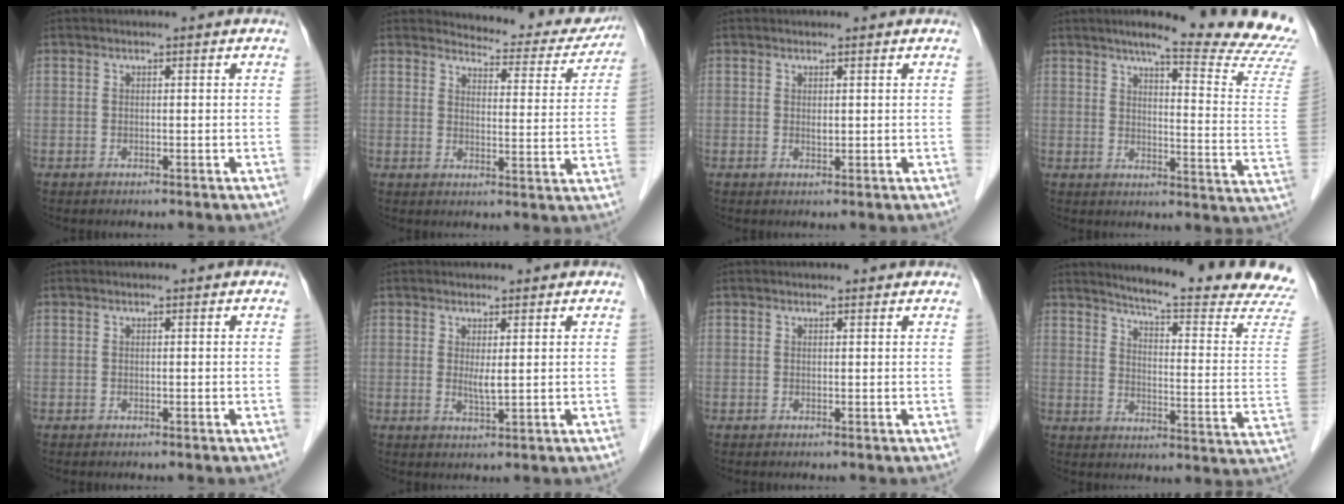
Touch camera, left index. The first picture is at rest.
{"total": 12.0, "force": [11.6, 2.6, 1.1], "torque": [0.006, -0.032, 0.123]}
{"total": 0.7, "force": [0.3, 0.4, 0.5], "torque": [-0.009, -0.004, 0.005]}
{"total": 19.4, "force": [17.4, -0.9, 8.6], "torque": [-0.117, -0.099, 0.199]}
{"total": 0.0}
{"total": 2.0, "force": [0.6, 0.3, 1.9], "torque": [-0.039, -0.007, 0.015]}
{"total": 2.6, "force": [2.4, 0.6, 0.5], "torque": [-0.011, 0.013, 0.024]}
{"total": 21.1, "force": [19.6, -1.2, 7.6], "torque": [-0.114, -0.120, 0.231]}